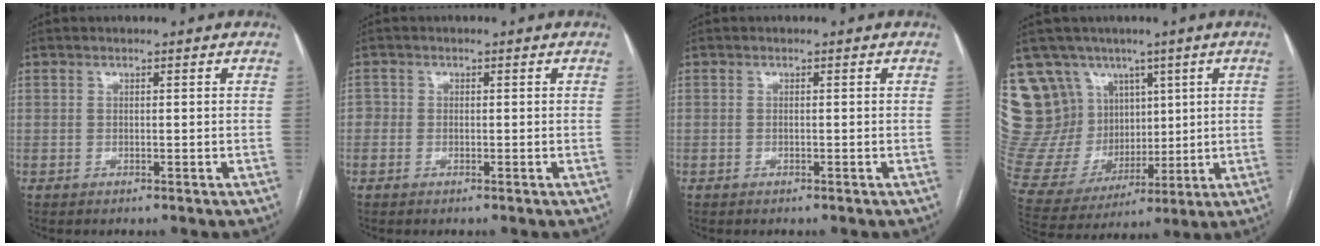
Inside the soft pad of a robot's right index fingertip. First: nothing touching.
{"total": 1.3, "force": [-0.2, 1.2, 0.4], "torque": [0.001, 0.006, -0.005]}
{"total": 0.0}
{"total": 20.9, "force": [10.5, 16.5, 7.4], "torque": [-0.181, 0.062, 0.220]}